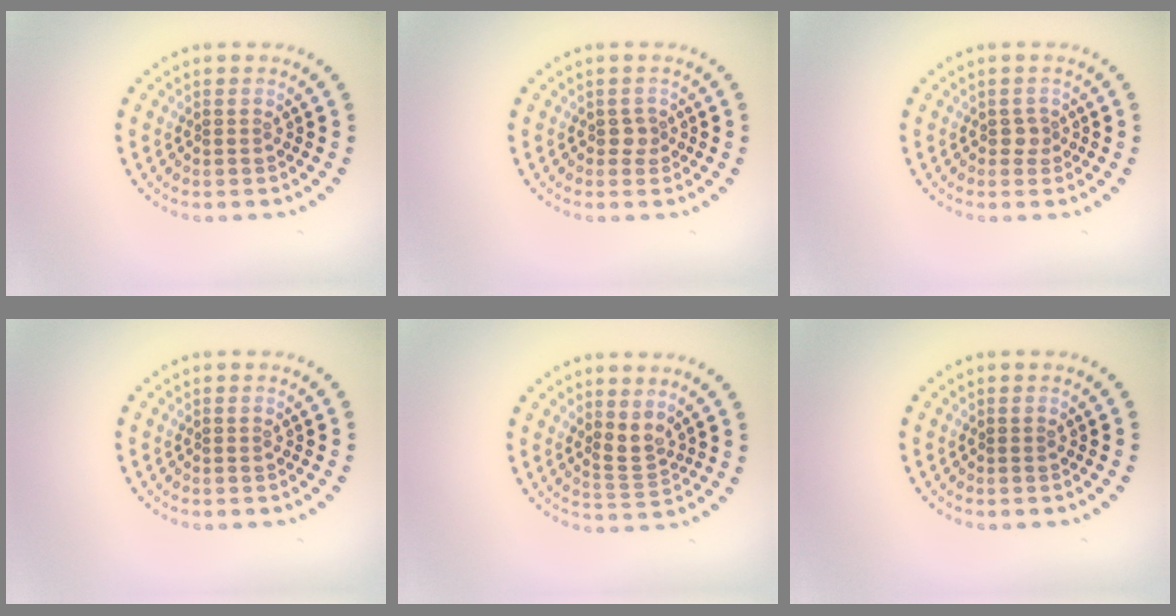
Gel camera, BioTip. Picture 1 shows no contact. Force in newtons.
{"total": 1.1, "press": 0.8, "slide": 0.7}
{"total": 1.0, "press": 0.7, "slide": 0.7}
{"total": 0.0}
{"total": 2.0, "press": 1.4, "slide": 1.4}
{"total": 0.0}